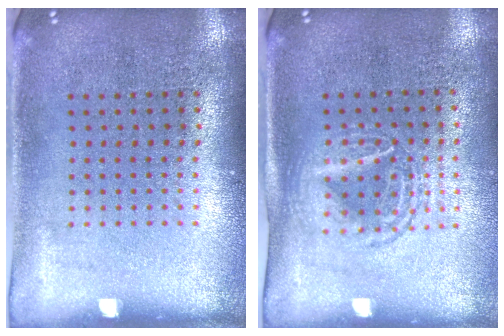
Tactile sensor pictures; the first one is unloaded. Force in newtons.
{"total": 1.5, "press": 1.3, "slide": 0.7}